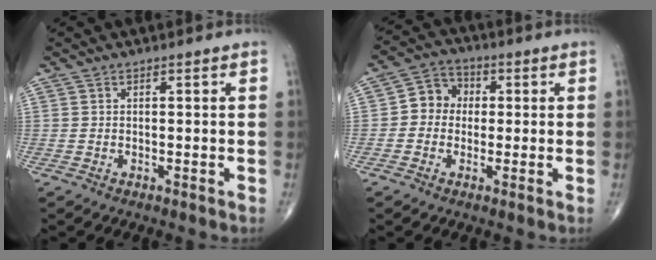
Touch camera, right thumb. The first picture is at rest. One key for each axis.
{"total": 6.5, "fx": 0.0, "fy": 5.8, "fz": 2.9, "tx": -0.023, "ty": 0.020, "tz": -0.015}